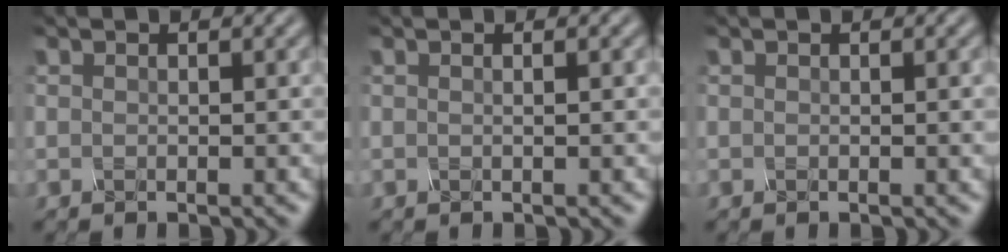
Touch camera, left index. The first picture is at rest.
{"total": 1.3, "force": [0.2, 0.5, 1.1], "torque": [-0.008, -0.001, -0.009]}
{"total": 0.8, "force": [0.0, 0.2, 0.8], "torque": [-0.007, 0.002, -0.001]}